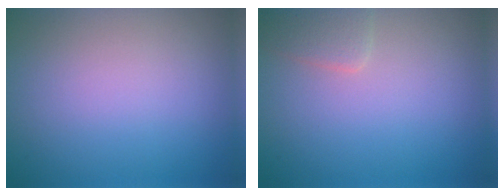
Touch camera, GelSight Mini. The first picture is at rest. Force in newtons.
{"total": 1.7, "press": 1.7, "slide": 0.1}